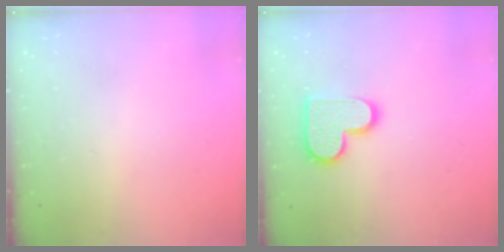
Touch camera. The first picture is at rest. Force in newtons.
{"total": 12.8, "press": 12.7, "slide": 0.6}